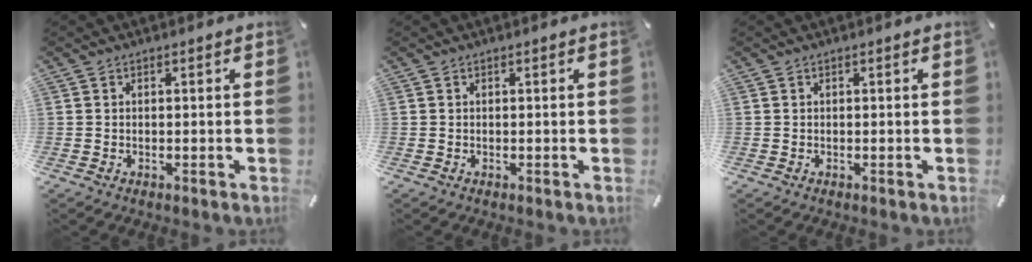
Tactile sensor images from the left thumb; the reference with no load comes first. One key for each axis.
{"total": 0.0}
{"total": 0.0}